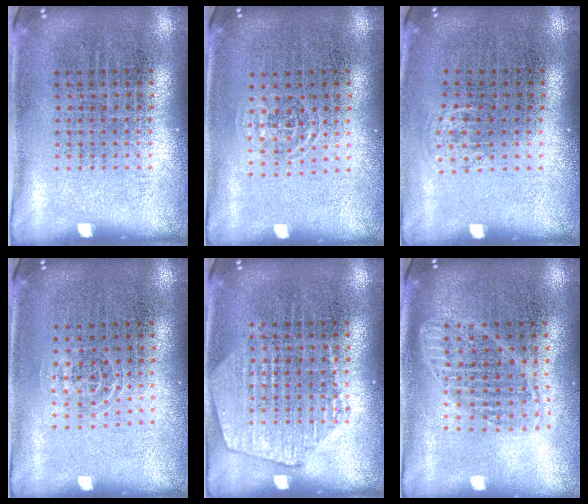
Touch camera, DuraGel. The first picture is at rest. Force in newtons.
{"total": 0.8, "press": 0.5, "slide": 0.6}
{"total": 0.6, "press": 0.5, "slide": 0.3}
{"total": 1.0, "press": 0.5, "slide": 0.8}
{"total": 2.0, "press": 2.0, "slide": 0.3}
{"total": 1.8, "press": 1.5, "slide": 1.0}